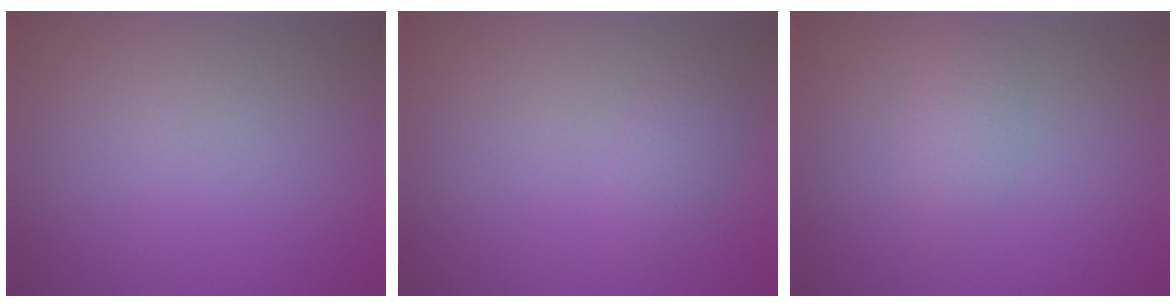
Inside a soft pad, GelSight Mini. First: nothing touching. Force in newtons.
{"total": 1.5, "press": 1.5, "slide": 0.1}
{"total": 1.9, "press": 1.9, "slide": 0.1}